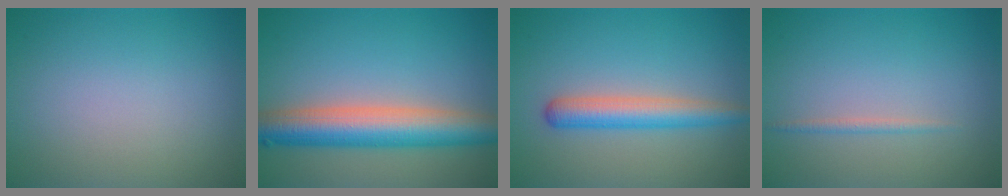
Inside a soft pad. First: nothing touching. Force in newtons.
{"total": 7.6, "press": 7.6, "slide": 0.1}
{"total": 3.8, "press": 3.8, "slide": 0.2}
{"total": 0.8, "press": 0.8, "slide": 0.0}